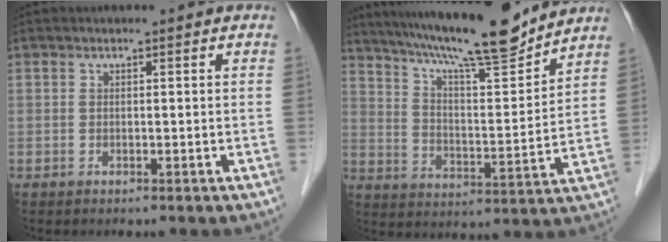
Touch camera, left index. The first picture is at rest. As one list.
[{"total": 18.0, "force": [15.5, 0.9, 9.0], "torque": [-0.151, 0.005, 0.247]}]